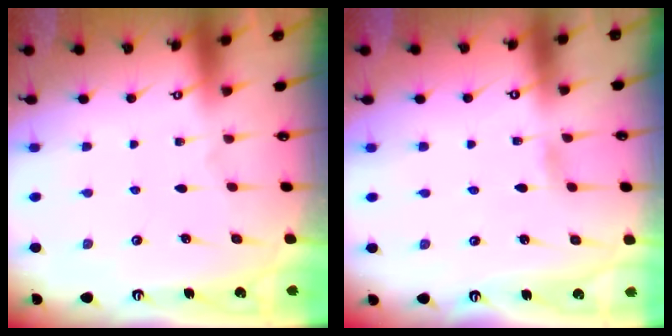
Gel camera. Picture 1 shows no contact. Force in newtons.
{"total": 1.2, "press": 1.1, "slide": 0.2}